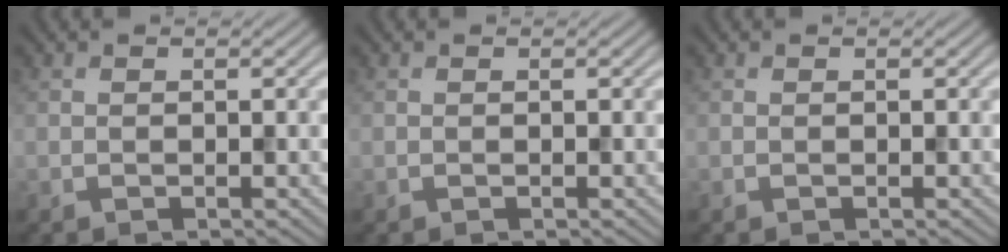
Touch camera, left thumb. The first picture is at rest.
{"total": 0.0}
{"total": 0.0}